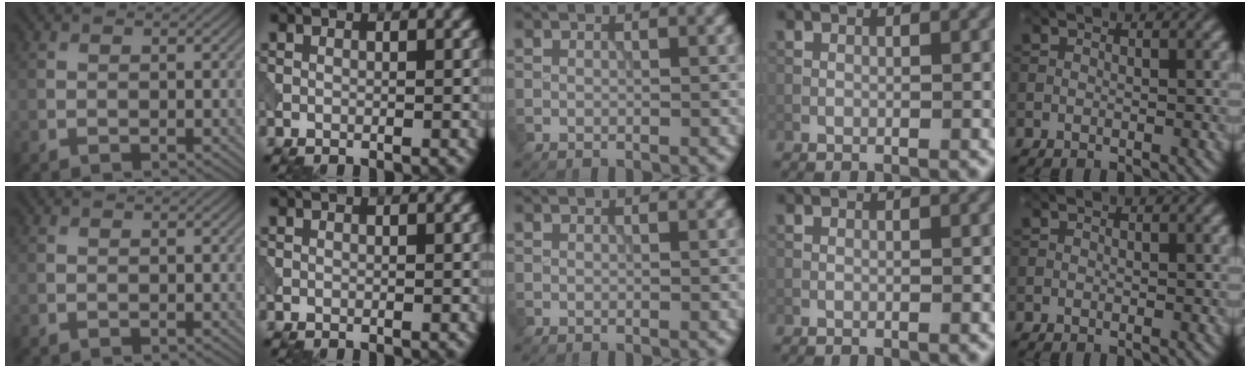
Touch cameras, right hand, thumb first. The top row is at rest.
{}